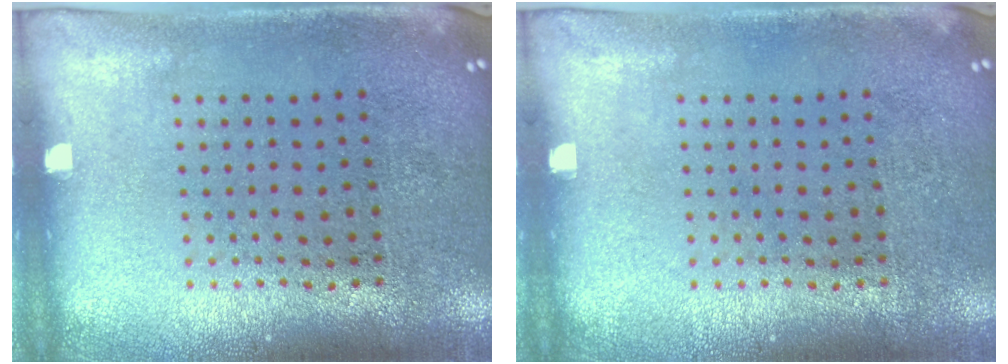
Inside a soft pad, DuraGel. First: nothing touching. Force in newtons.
{"total": 0.0}